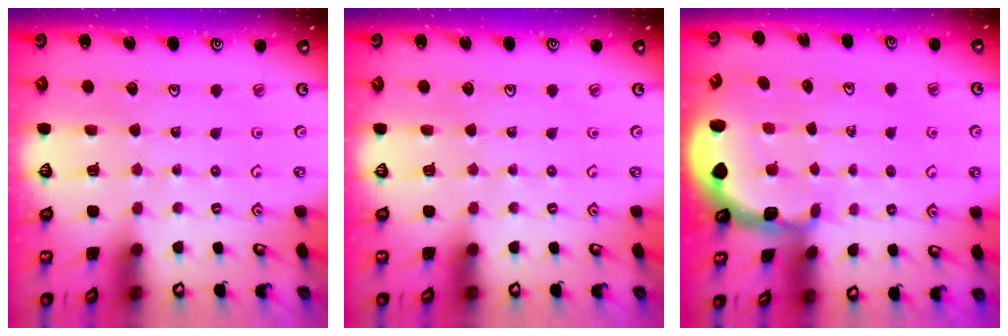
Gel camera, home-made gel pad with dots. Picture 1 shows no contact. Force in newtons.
{"total": 0.0}
{"total": 2.1, "press": 2.1, "slide": 0.4}